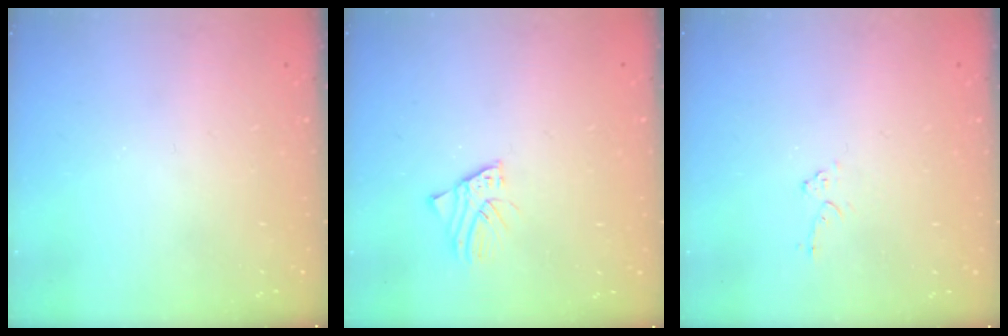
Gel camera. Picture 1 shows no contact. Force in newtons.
{"total": 1.8, "press": 1.8, "slide": 0.1}
{"total": 4.0, "press": 4.0, "slide": 0.4}